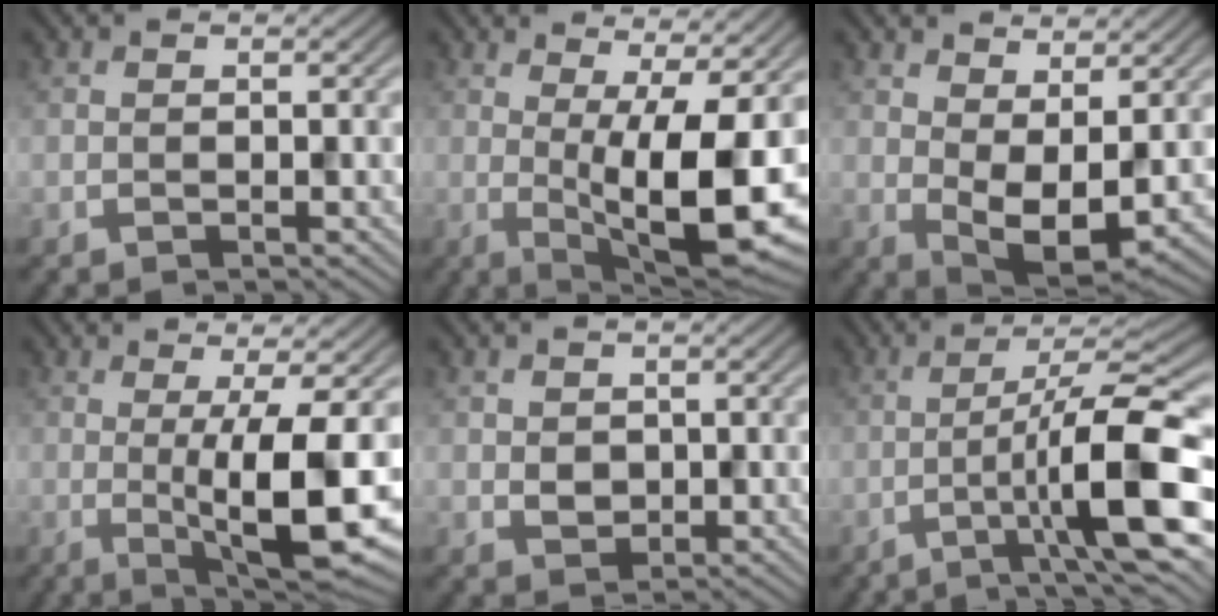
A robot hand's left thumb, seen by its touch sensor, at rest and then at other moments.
{"total": 13.3, "force": [0.4, 3.9, 12.7], "torque": [-0.183, 0.010, 0.015]}
{"total": 6.9, "force": [1.6, 3.5, 5.7], "torque": [-0.111, -0.010, 0.035]}
{"total": 11.1, "force": [-0.9, 2.2, 10.8], "torque": [-0.165, 0.005, -0.010]}
{"total": 1.8, "force": [0.5, 1.6, 0.6], "torque": [-0.023, -0.004, 0.013]}
{"total": 11.1, "force": [-3.6, 1.6, 10.3], "torque": [-0.157, 0.013, -0.068]}